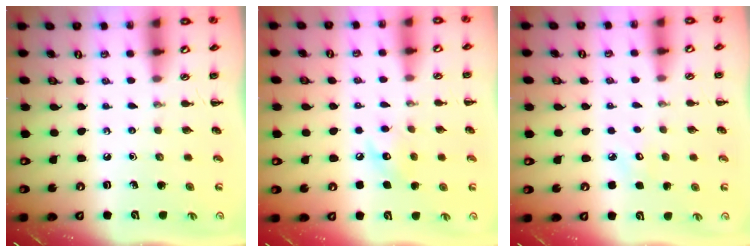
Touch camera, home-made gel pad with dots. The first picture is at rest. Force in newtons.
{"total": 7.3, "press": 7.2, "slide": 1.0}
{"total": 5.3, "press": 5.1, "slide": 1.4}